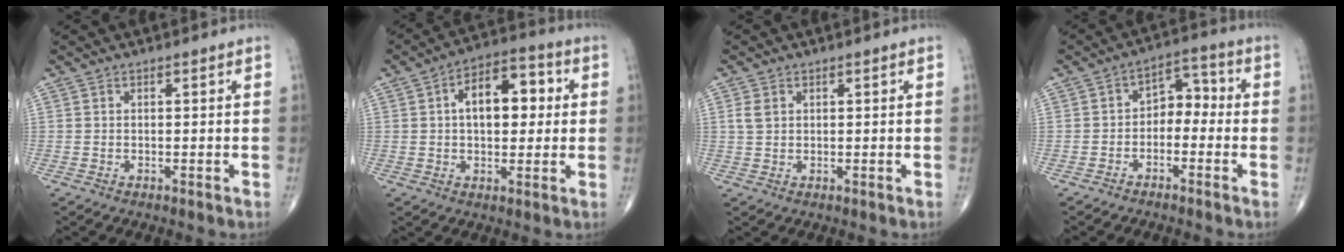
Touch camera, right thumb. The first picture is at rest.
{"total": 12.2, "force": [2.0, 7.0, 9.8], "torque": [-0.121, 0.022, 0.023]}
{"total": 2.2, "force": [0.7, 1.6, 1.3], "torque": [-0.025, 0.003, 0.018]}
{"total": 6.1, "force": [-1.5, 4.2, 4.1], "torque": [-0.037, 0.041, -0.040]}